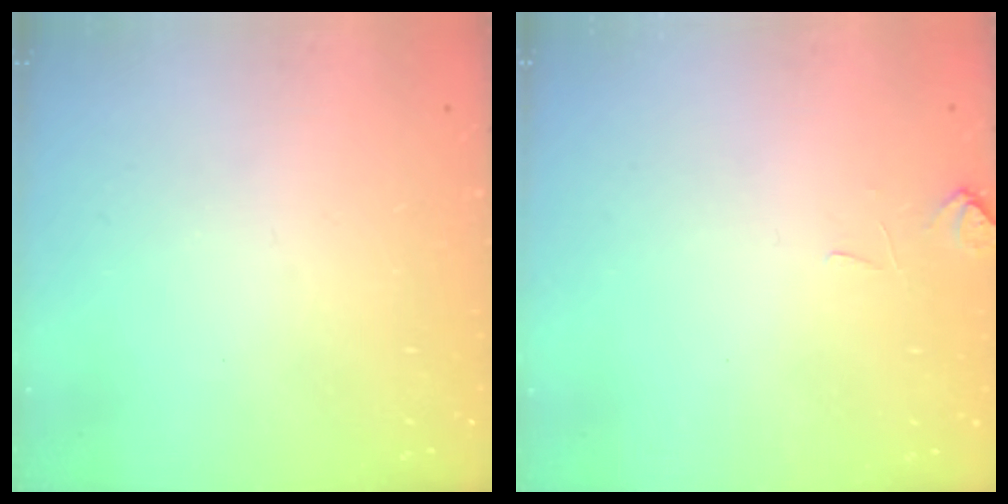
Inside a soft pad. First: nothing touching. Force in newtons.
{"total": 0.5, "press": 0.1, "slide": 0.5}